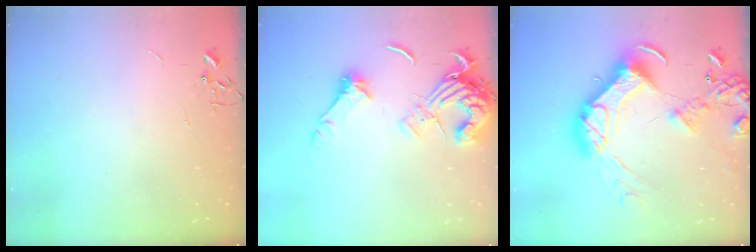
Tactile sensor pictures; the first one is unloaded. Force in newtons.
{"total": 14.2, "press": 14.1, "slide": 1.8}
{"total": 23.5, "press": 23.3, "slide": 3.0}